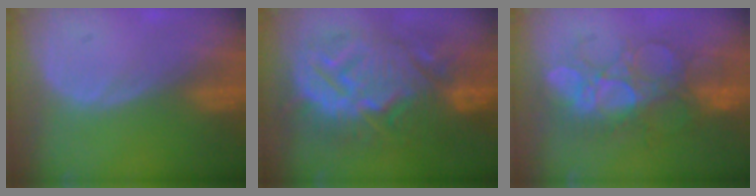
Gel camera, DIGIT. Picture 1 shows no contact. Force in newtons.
{"total": 14.0, "press": 13.9, "slide": 1.4}
{"total": 8.7, "press": 8.5, "slide": 1.6}